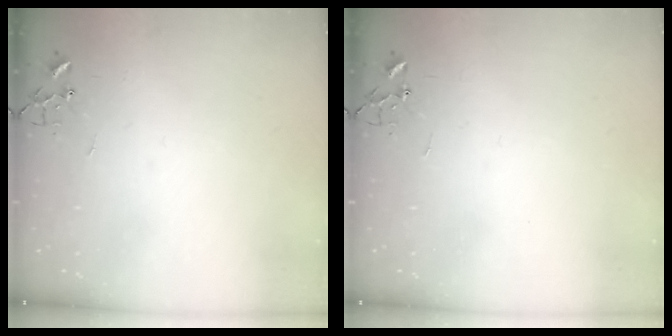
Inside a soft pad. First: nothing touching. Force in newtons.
{"total": 0.0}